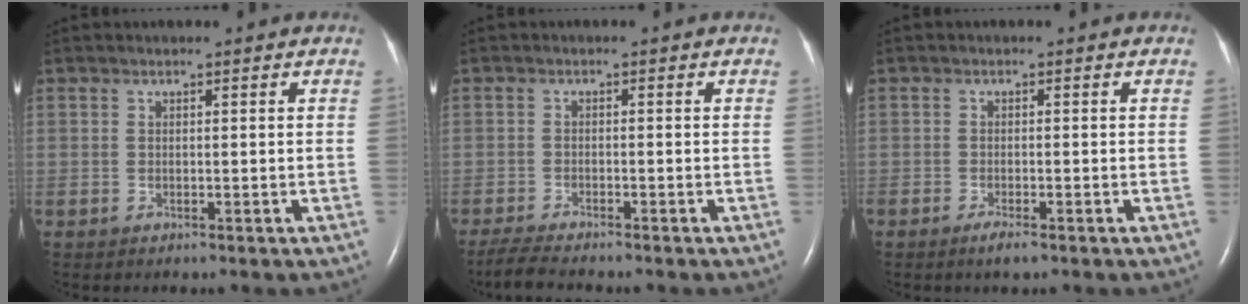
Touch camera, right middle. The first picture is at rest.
{"total": 4.8, "force": [-4.3, 0.2, 2.2], "torque": [-0.046, -0.019, -0.073]}
{"total": 1.9, "force": [-1.3, 0.3, 1.4], "torque": [-0.032, -0.004, -0.024]}